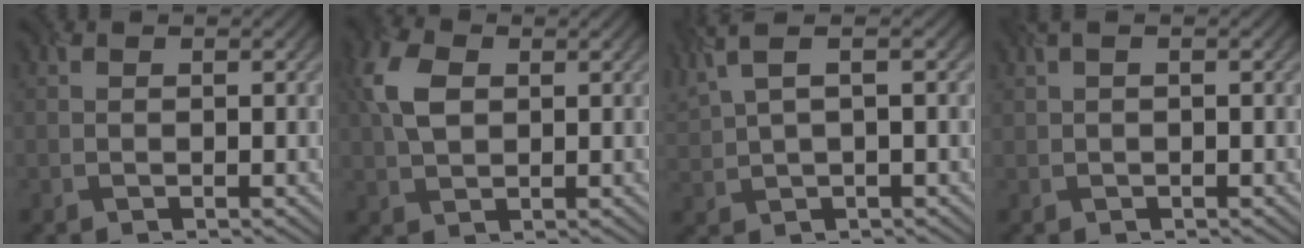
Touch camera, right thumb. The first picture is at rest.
{"total": 5.8, "force": [1.4, 3.8, 4.2], "torque": [-0.108, 0.010, 0.020]}
{"total": 5.0, "force": [2.7, 1.2, 4.0], "torque": [-0.097, 0.015, 0.058]}
{"total": 1.0, "force": [0.4, 0.3, 0.8], "torque": [-0.019, 0.004, 0.008]}